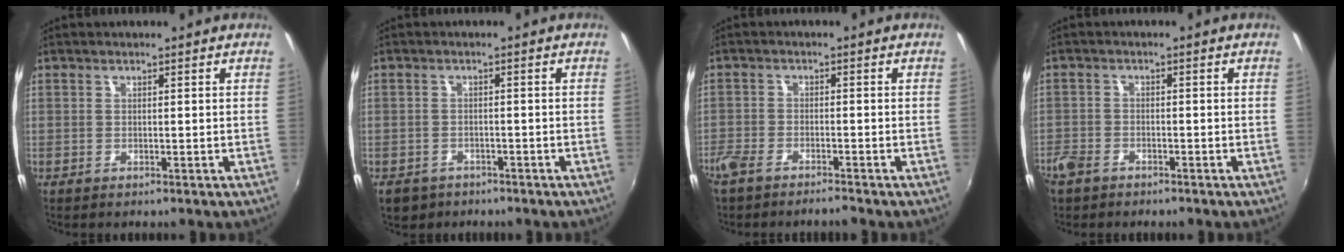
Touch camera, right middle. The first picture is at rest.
{"total": 4.8, "force": [-3.1, 3.3, 1.5], "torque": [-0.044, -0.010, -0.046]}
{"total": 5.5, "force": [-4.6, 1.5, 2.6], "torque": [-0.075, -0.015, -0.091]}
{"total": 4.9, "force": [-3.5, 2.9, 1.9], "torque": [-0.053, -0.004, -0.067]}